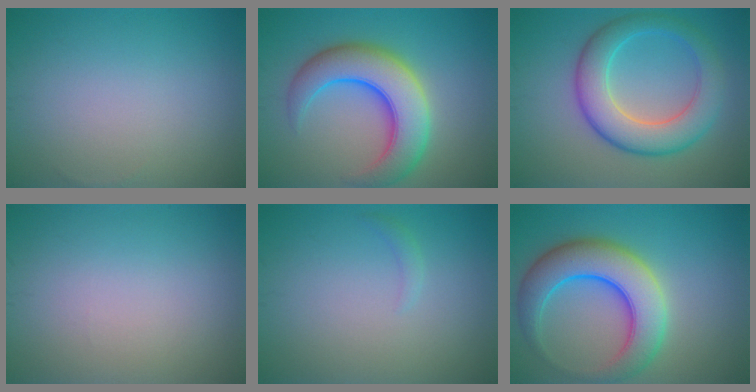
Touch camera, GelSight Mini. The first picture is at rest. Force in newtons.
{"total": 8.7, "press": 8.7, "slide": 0.3}
{"total": 7.1, "press": 7.1, "slide": 0.2}
{"total": 0.0}
{"total": 0.8, "press": 0.8, "slide": 0.1}
{"total": 8.4, "press": 8.4, "slide": 0.4}